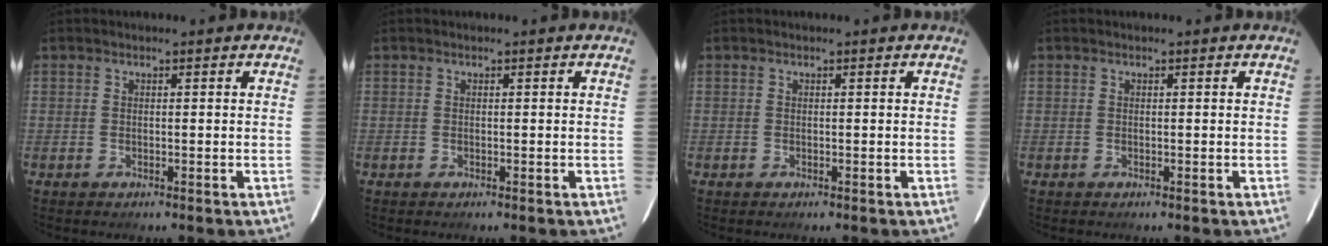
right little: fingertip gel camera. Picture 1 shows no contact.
{"total": 0.0}
{"total": 0.0}
{"total": 0.0}